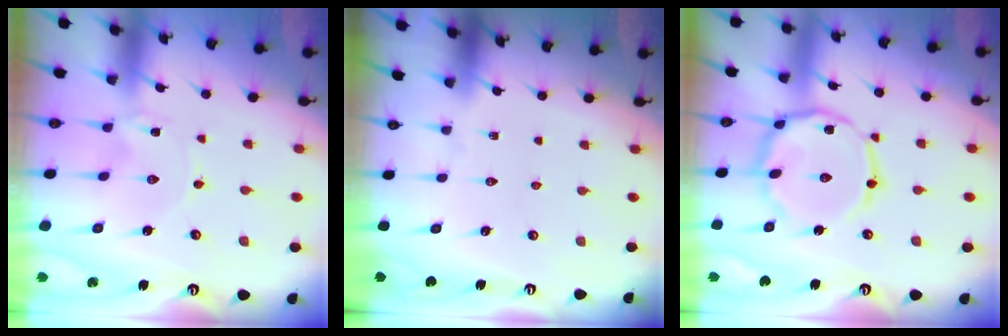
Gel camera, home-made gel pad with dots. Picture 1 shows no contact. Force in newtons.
{"total": 0.0}
{"total": 14.0, "press": 13.9, "slide": 0.9}